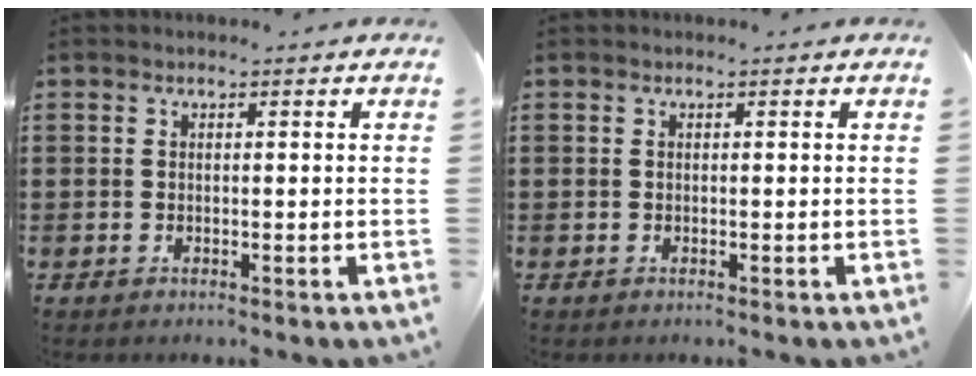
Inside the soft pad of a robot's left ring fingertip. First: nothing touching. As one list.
[{"total": 0.0}]